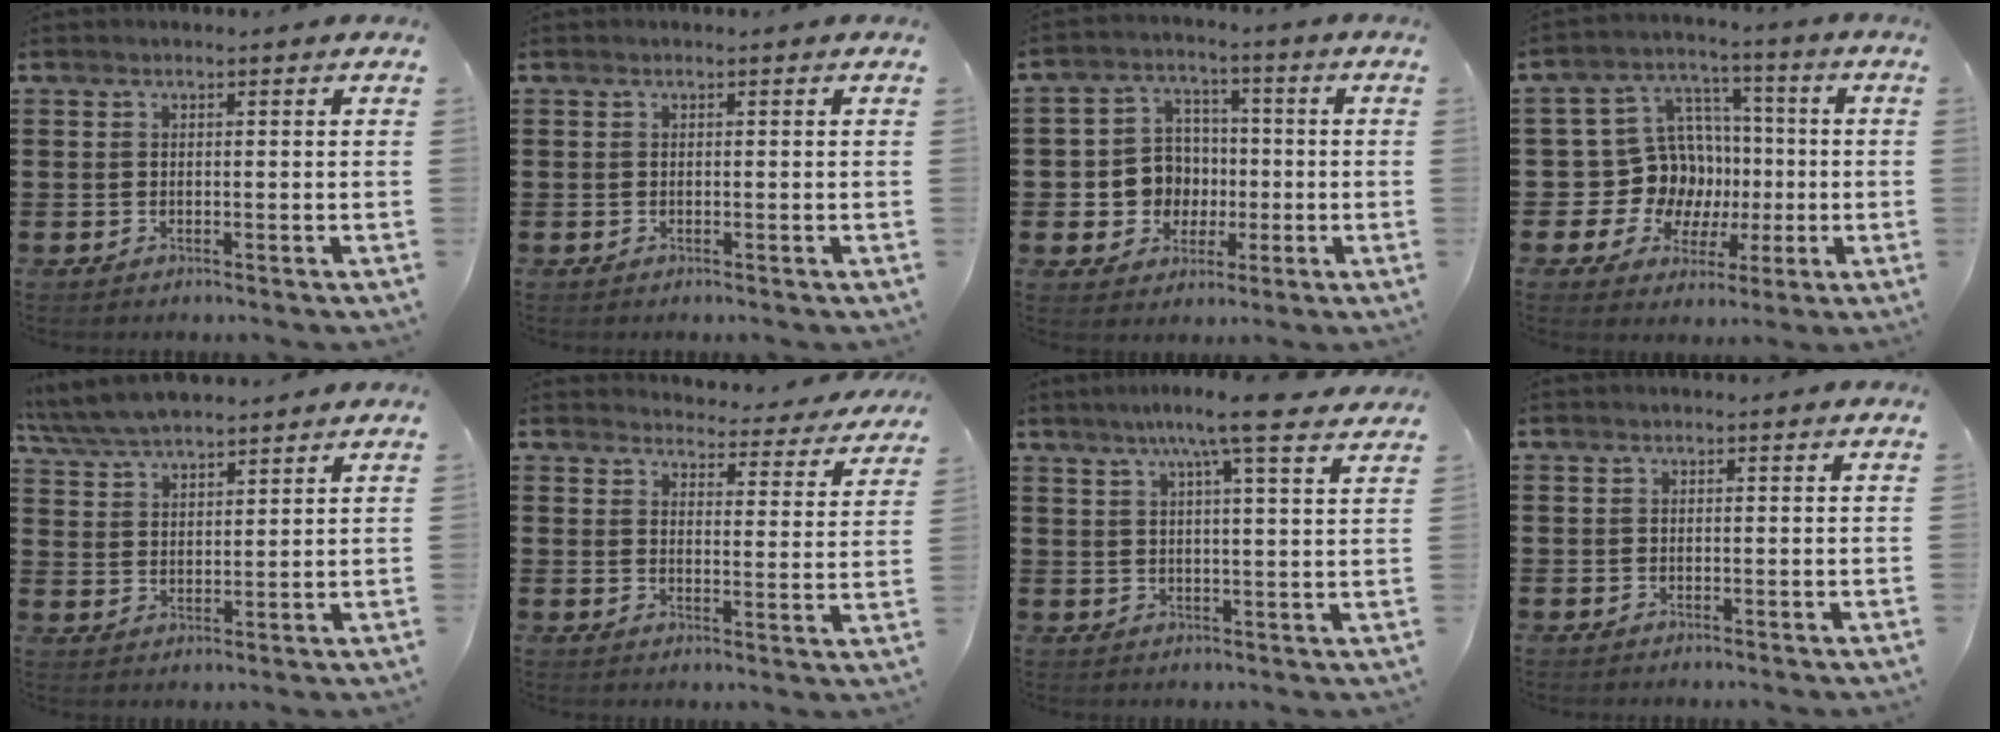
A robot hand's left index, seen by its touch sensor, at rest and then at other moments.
{"total": 0.0}
{"total": 7.3, "force": [-0.5, 7.0, 2.0], "torque": [-0.070, 0.018, -0.004]}
{"total": 11.4, "force": [-0.2, 10.9, 3.4], "torque": [-0.107, -0.007, 0.008]}
{"total": 6.0, "force": [5.6, 1.2, 1.6], "torque": [-0.054, -0.016, 0.103]}
{"total": 4.2, "force": [4.1, 0.3, 0.6], "torque": [-0.025, -0.033, 0.069]}
{"total": 7.6, "force": [5.4, -0.2, 5.4], "torque": [-0.103, -0.016, 0.087]}
{"total": 0.0}